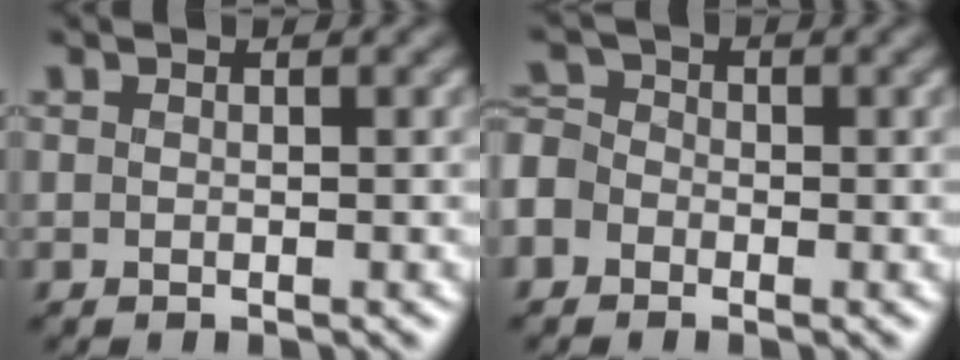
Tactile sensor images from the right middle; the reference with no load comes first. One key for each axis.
{"total": 2.8, "fx": -1.8, "fy": 2.0, "fz": 0.8, "tx": -0.025, "ty": 0.013, "tz": -0.035}